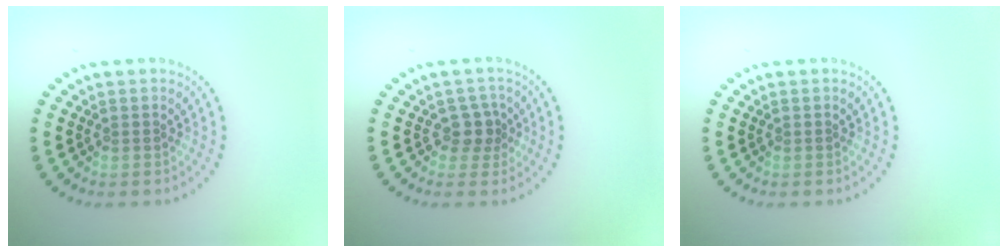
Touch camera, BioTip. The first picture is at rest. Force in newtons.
{"total": 1.9, "press": 1.5, "slide": 1.2}
{"total": 0.0}